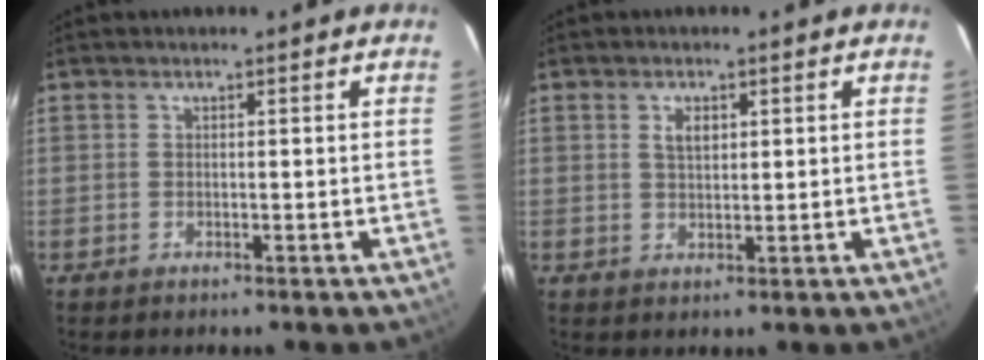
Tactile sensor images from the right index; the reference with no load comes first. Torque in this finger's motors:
{"motor_torque": [-0.10, 0.14, 0.04, 0.02]}